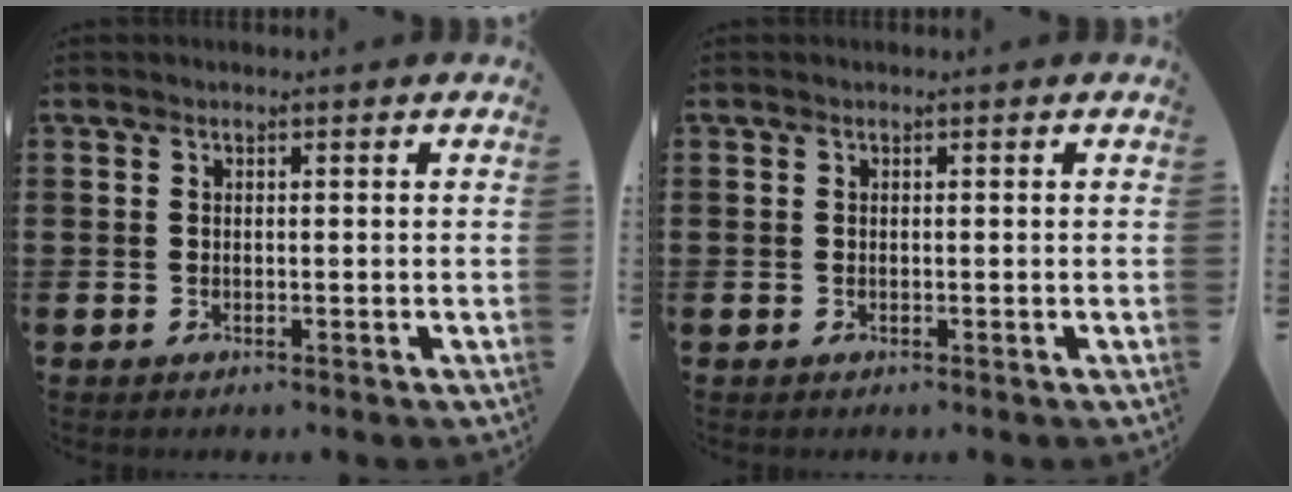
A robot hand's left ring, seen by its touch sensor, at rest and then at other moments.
{"total": 0.0}